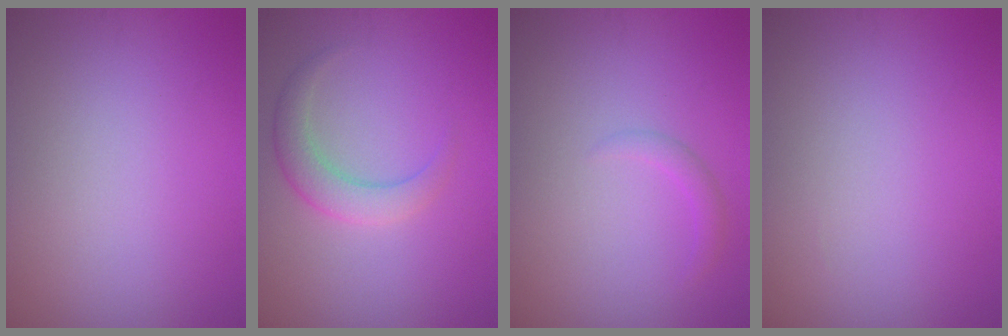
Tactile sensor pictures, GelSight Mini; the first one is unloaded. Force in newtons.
{"total": 2.8, "press": 2.8, "slide": 0.1}
{"total": 1.2, "press": 1.1, "slide": 0.1}
{"total": 0.0}